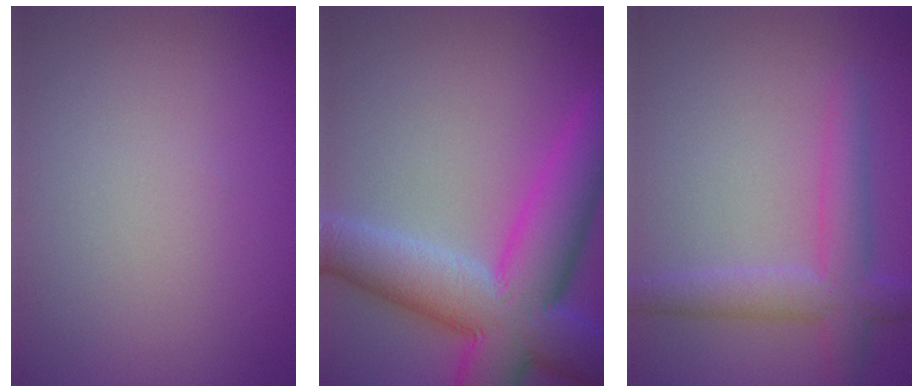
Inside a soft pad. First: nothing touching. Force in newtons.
{"total": 11.2, "press": 11.2, "slide": 0.4}
{"total": 4.1, "press": 4.1, "slide": 0.3}